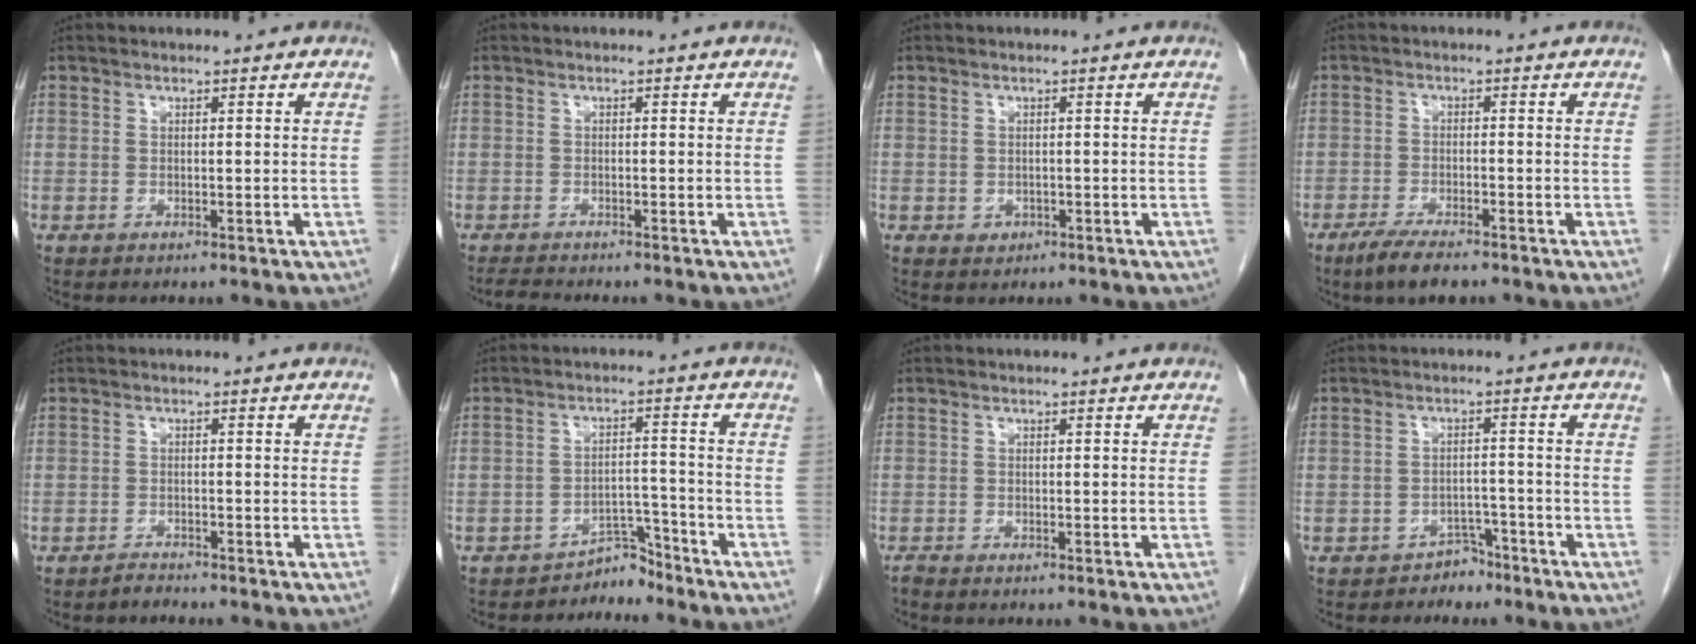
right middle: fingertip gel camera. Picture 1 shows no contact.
{"total": 1.8, "force": [-1.7, -0.3, 0.4], "torque": [-0.013, -0.010, -0.033]}
{"total": 1.2, "force": [-0.4, 1.0, 0.4], "torque": [-0.007, 0.002, 0.001]}
{"total": 5.3, "force": [-3.9, 1.0, 3.4], "torque": [-0.067, -0.010, -0.065]}
{"total": 1.1, "force": [-1.1, 0.1, -0.1], "torque": [0.003, -0.003, -0.017]}
{"total": 3.6, "force": [-3.4, 1.1, -0.2], "torque": [0.014, 0.009, -0.052]}
{"total": 0.5, "force": [-0.5, 0.0, 0.1], "torque": [-0.006, -0.001, -0.009]}
{"total": 3.2, "force": [-2.6, 1.9, 0.0], "torque": [-0.001, 0.011, -0.035]}